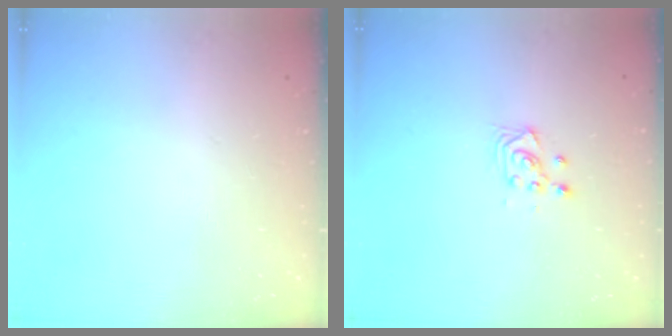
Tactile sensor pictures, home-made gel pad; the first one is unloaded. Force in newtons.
{"total": 3.4, "press": 3.1, "slide": 1.2}